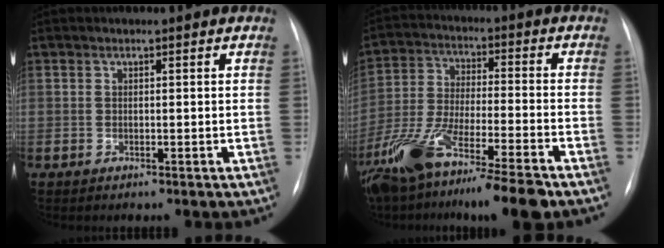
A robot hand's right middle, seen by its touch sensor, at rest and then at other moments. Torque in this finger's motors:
{"motor_torque": [0.45, -0.49, 0.70, 0.18]}